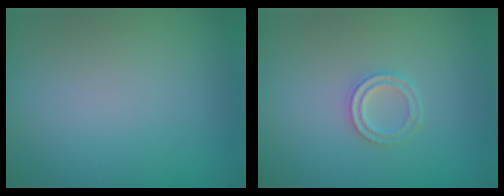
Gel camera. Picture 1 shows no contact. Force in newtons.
{"total": 1.7, "press": 1.6, "slide": 0.4}